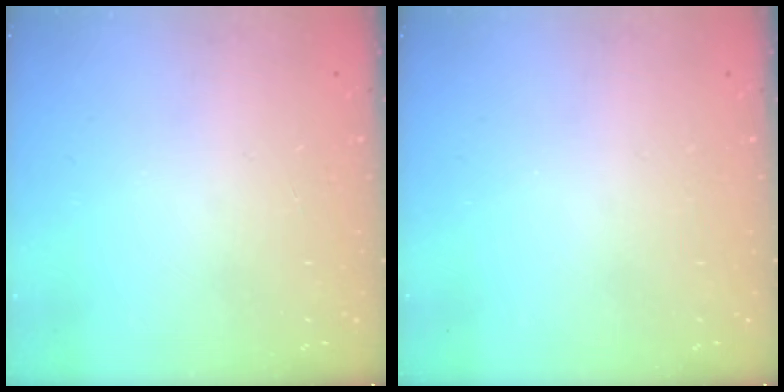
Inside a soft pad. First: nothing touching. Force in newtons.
{"total": 0.0}